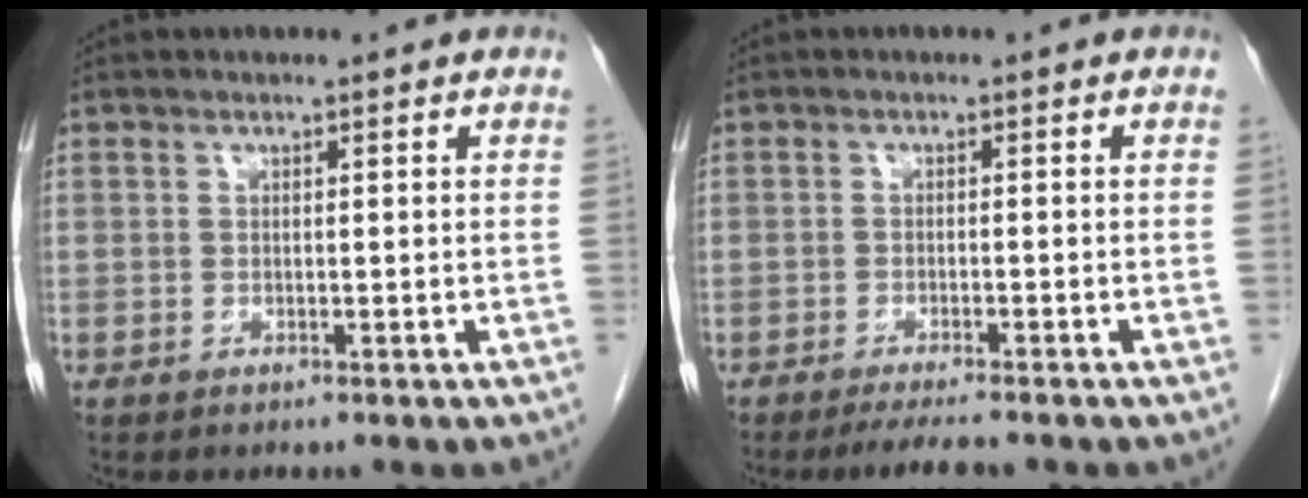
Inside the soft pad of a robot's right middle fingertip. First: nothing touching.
{"total": 3.9, "force": [-3.3, 0.1, 2.1], "torque": [-0.037, -0.009, -0.052]}